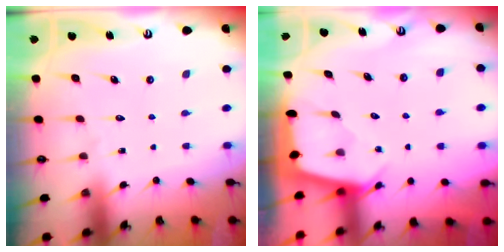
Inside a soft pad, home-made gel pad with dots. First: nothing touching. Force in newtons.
{"total": 2.6, "press": 2.6, "slide": 0.3}